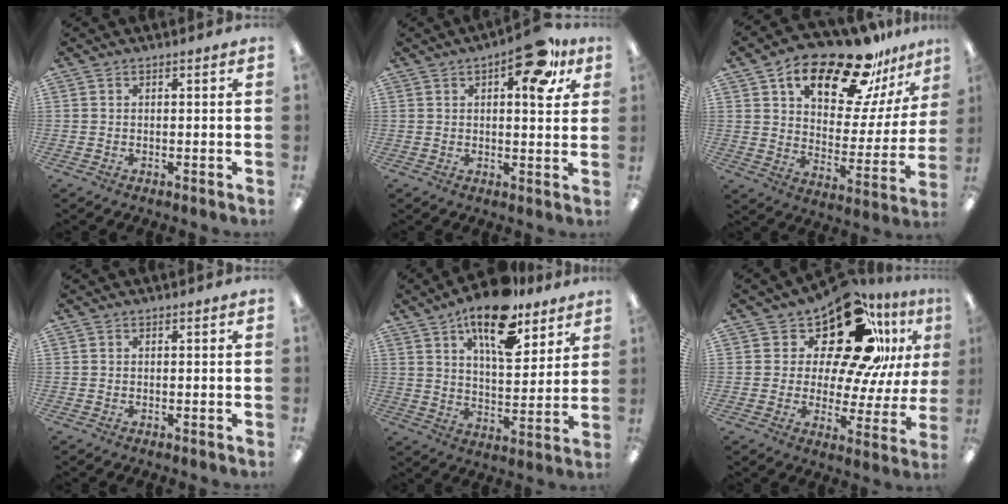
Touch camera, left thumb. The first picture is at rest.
{"total": 15.1, "force": [7.5, 6.9, 11.2], "torque": [-0.125, -0.033, 0.116]}
{"total": 23.1, "force": [16.4, 9.5, 13.2], "torque": [-0.204, -0.101, 0.276]}
{"total": 0.0}
{"total": 17.1, "force": [11.7, 7.1, 10.3], "torque": [-0.156, -0.057, 0.196]}
{"total": 21.6, "force": [13.5, 9.9, 13.6], "torque": [-0.210, -0.089, 0.228]}